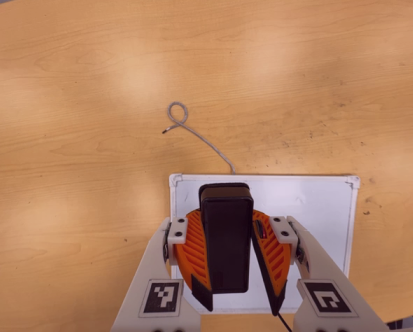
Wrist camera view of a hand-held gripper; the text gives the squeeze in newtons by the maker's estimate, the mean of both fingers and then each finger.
{"total": 11.0, "left": 10.4, "right": 11.6}